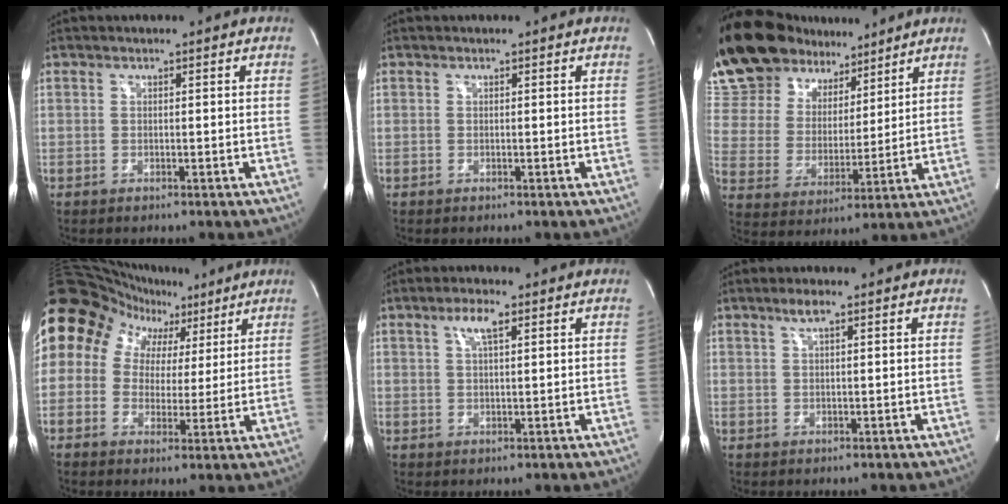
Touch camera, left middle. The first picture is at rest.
{"total": 0.0}
{"total": 20.2, "force": [16.3, 8.5, 8.4], "torque": [-0.188, 0.043, 0.294]}
{"total": 19.0, "force": [9.1, 15.0, 7.4], "torque": [-0.187, 0.093, 0.158]}
{"total": 3.6, "force": [1.8, 0.6, 3.0], "torque": [-0.063, 0.004, 0.034]}
{"total": 2.2, "force": [1.4, 0.2, 1.7], "torque": [-0.039, 0.004, 0.026]}